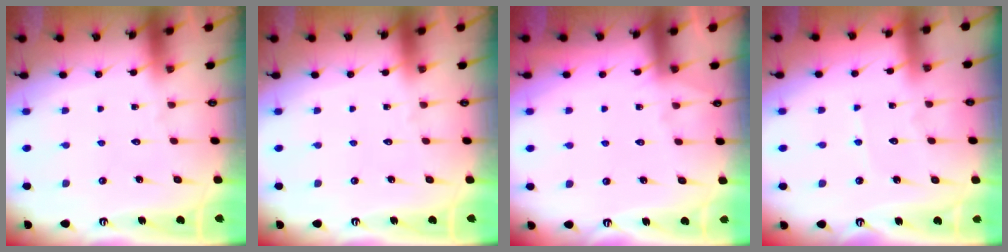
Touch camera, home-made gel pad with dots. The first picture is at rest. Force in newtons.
{"total": 0.0}
{"total": 3.0, "press": 3.0, "slide": 0.4}
{"total": 3.6, "press": 3.6, "slide": 0.5}